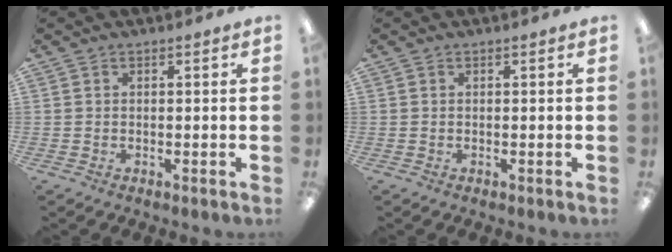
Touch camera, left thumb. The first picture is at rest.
{"total": 0.0}